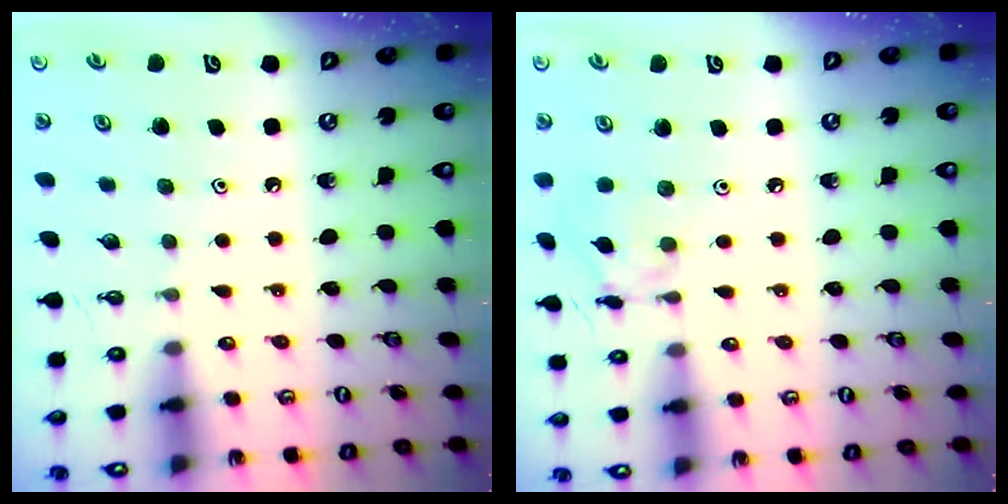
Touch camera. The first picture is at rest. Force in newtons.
{"total": 9.1, "press": 9.1, "slide": 0.5}